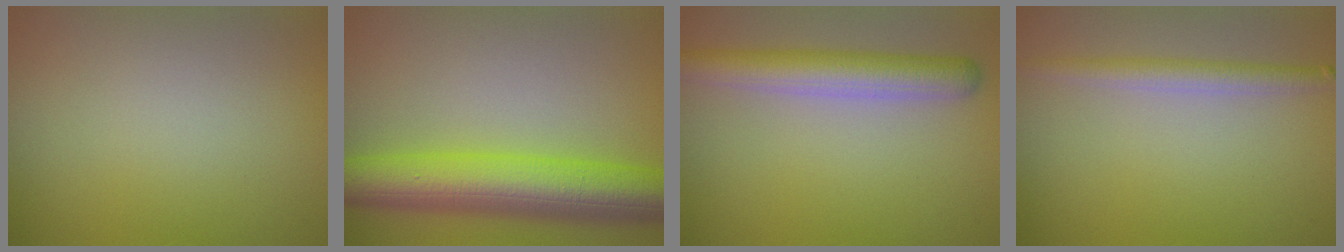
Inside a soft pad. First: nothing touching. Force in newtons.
{"total": 8.7, "press": 8.7, "slide": 0.3}
{"total": 4.7, "press": 4.7, "slide": 0.2}
{"total": 2.2, "press": 2.2, "slide": 0.1}